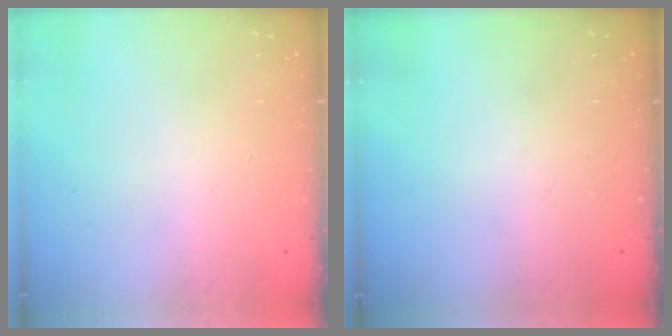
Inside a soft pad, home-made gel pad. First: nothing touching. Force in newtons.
{"total": 0.0}